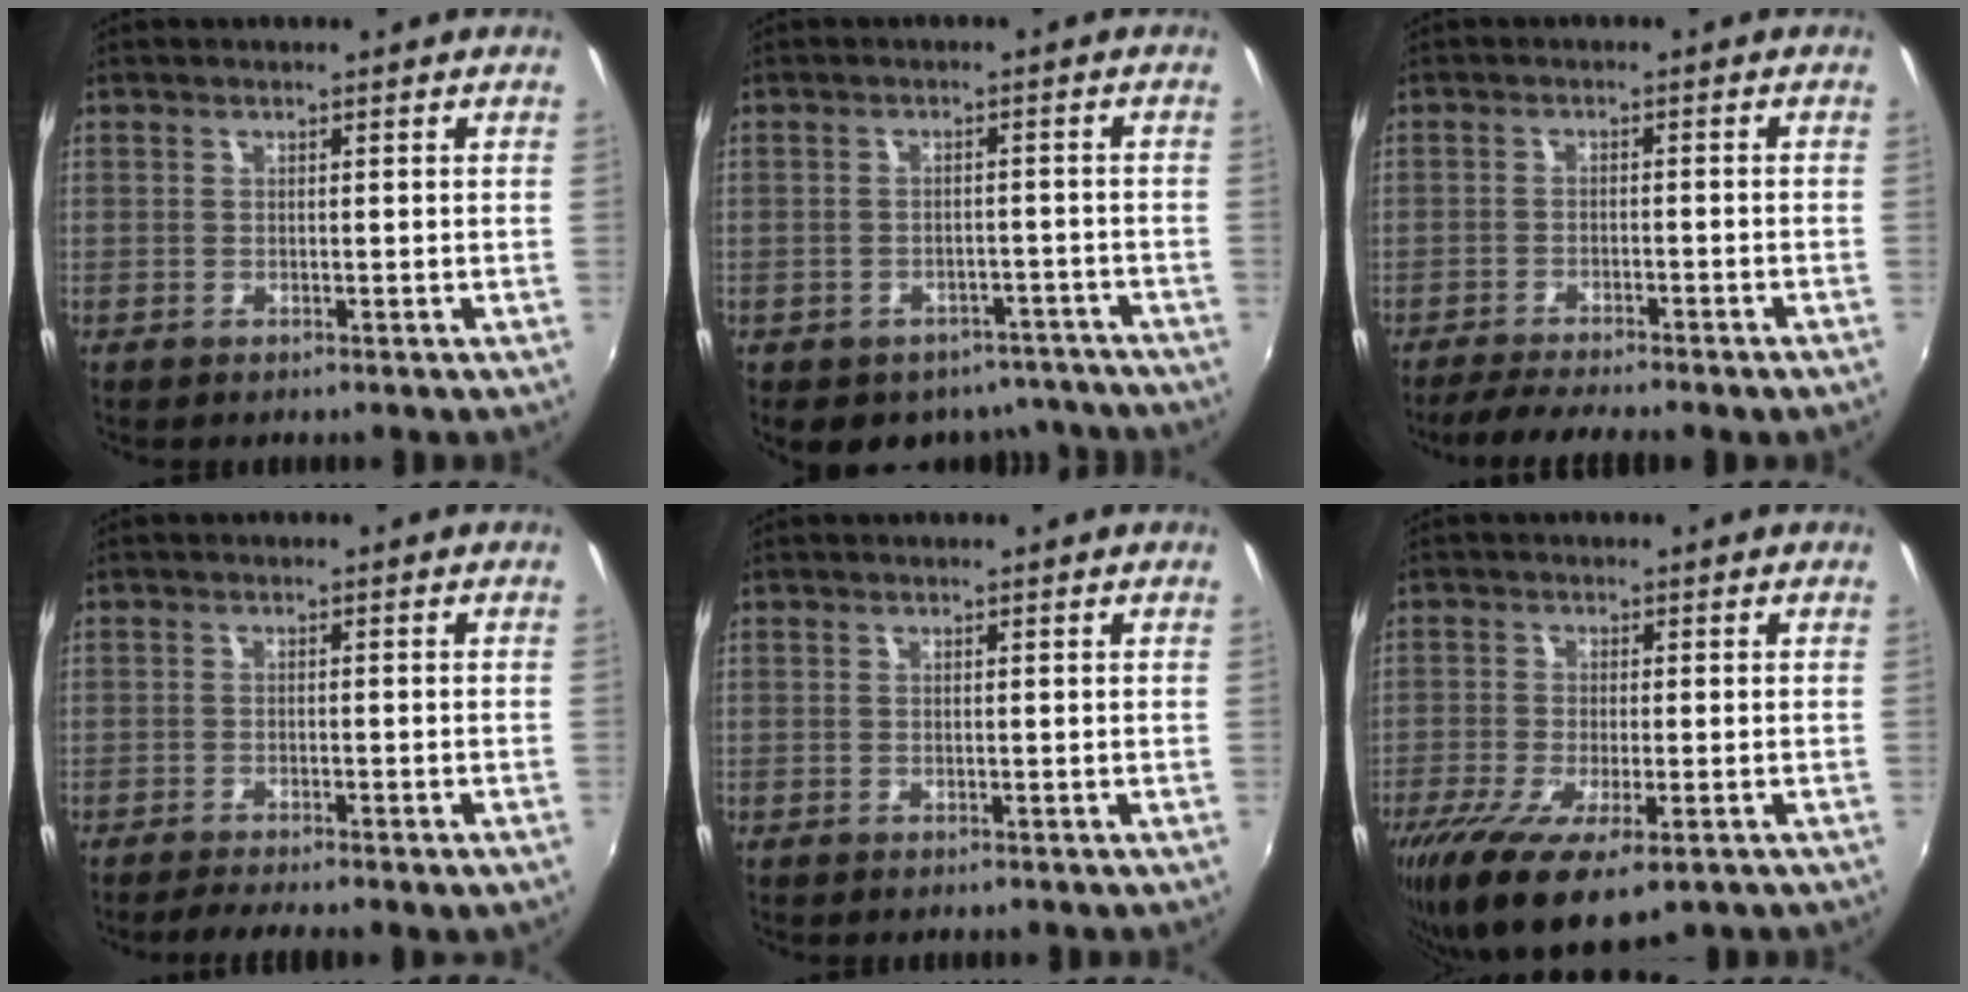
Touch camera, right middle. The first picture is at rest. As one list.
[{"total": 11.4, "force": [-8.5, 6.6, 3.6], "torque": [-0.078, 0.010, -0.090]}, {"total": 7.5, "force": [-6.6, -0.2, 3.5], "torque": [-0.084, -0.009, -0.100]}, {"total": 4.5, "force": [-3.6, -0.2, 2.6], "torque": [-0.050, -0.006, -0.055]}, {"total": 0.0}, {"total": 12.1, "force": [-6.9, 3.7, 9.3], "torque": [-0.194, -0.049, -0.112]}]